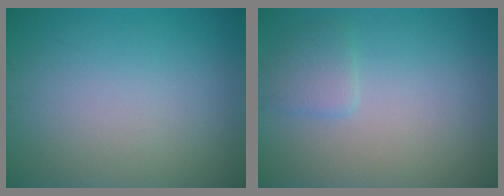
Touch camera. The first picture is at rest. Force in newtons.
{"total": 1.6, "press": 1.6, "slide": 0.1}